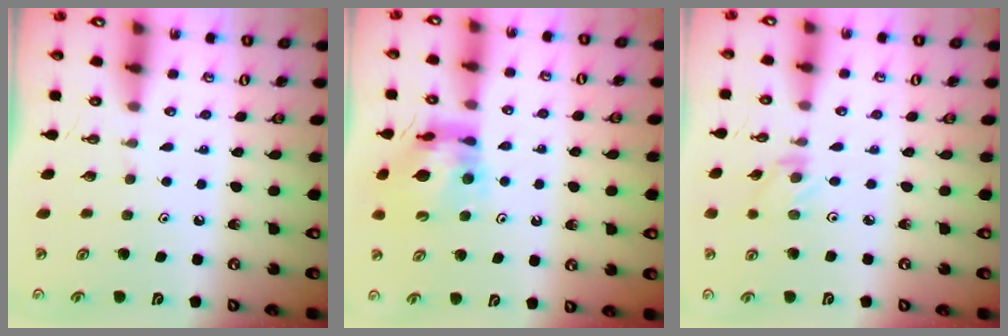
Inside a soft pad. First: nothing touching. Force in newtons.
{"total": 11.0, "press": 11.0, "slide": 1.2}
{"total": 0.9, "press": 0.9, "slide": 0.2}